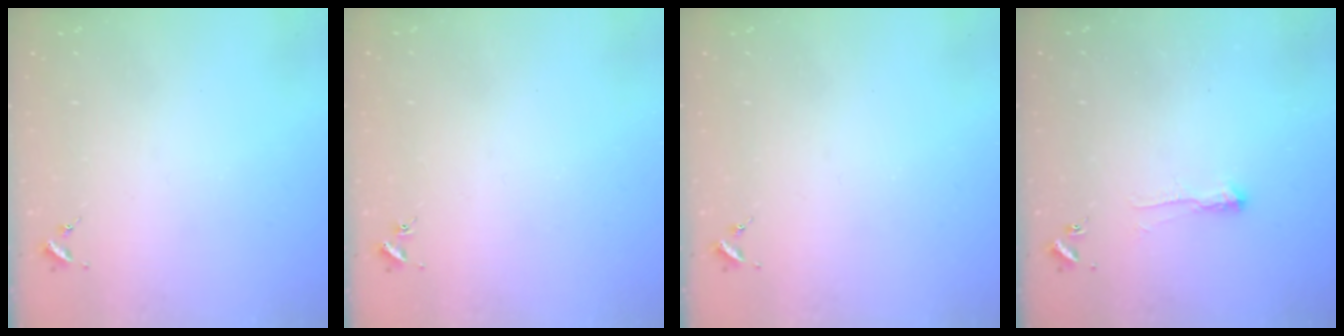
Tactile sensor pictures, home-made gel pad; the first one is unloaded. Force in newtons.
{"total": 0.9, "press": 0.9, "slide": 0.2}
{"total": 0.0}
{"total": 3.9, "press": 3.8, "slide": 0.6}